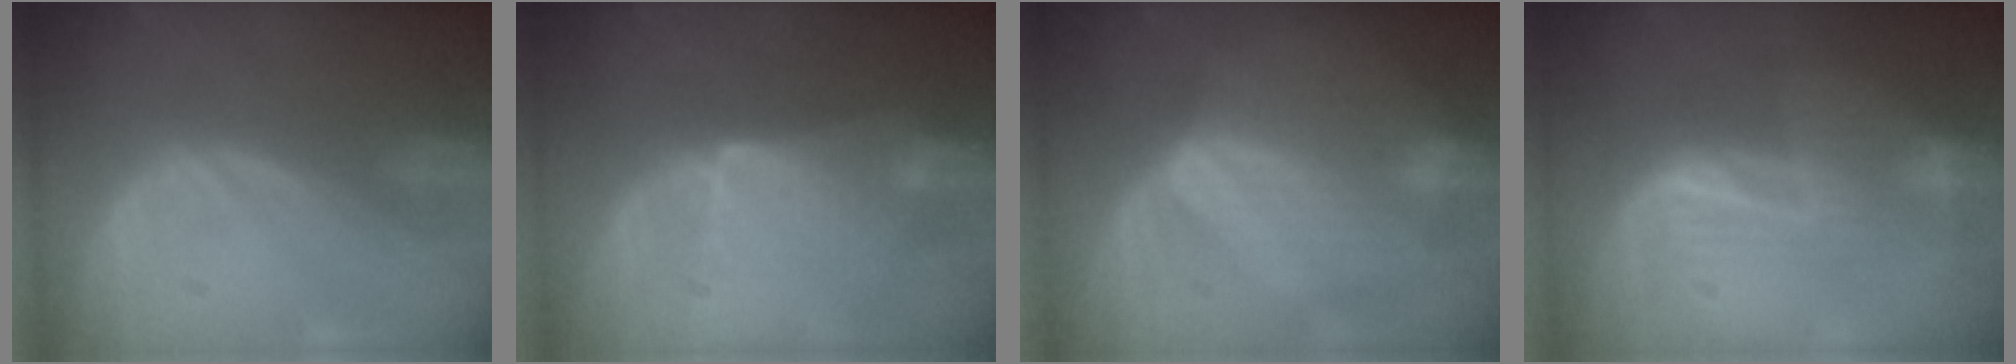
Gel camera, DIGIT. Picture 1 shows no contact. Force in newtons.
{"total": 6.5, "press": 5.6, "slide": 3.2}
{"total": 7.4, "press": 6.6, "slide": 3.2}
{"total": 6.7, "press": 6.3, "slide": 2.2}